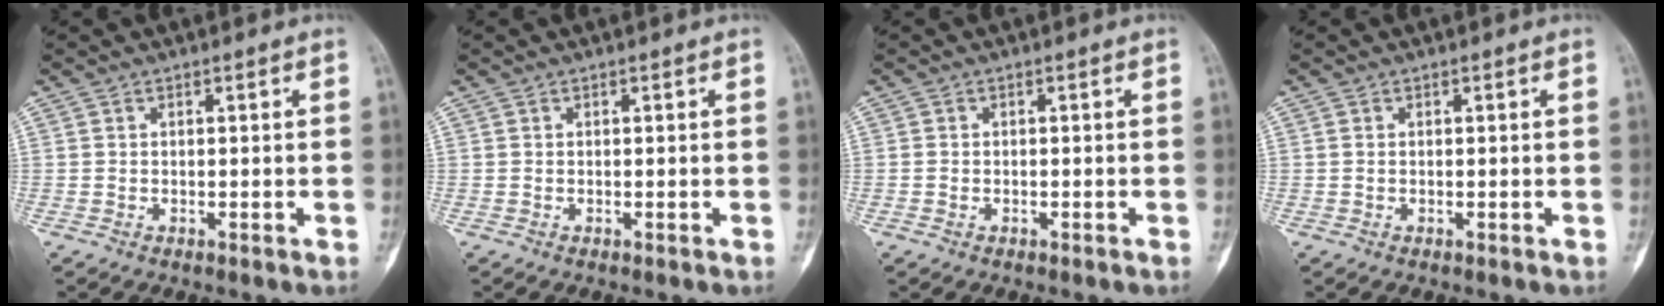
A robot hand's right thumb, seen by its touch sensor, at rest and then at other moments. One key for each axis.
{"total": 0.0}
{"total": 0.7, "fx": -0.4, "fy": 0.5, "fz": 0.2, "tx": -0.005, "ty": 0.005, "tz": -0.005}
{"total": 0.0}